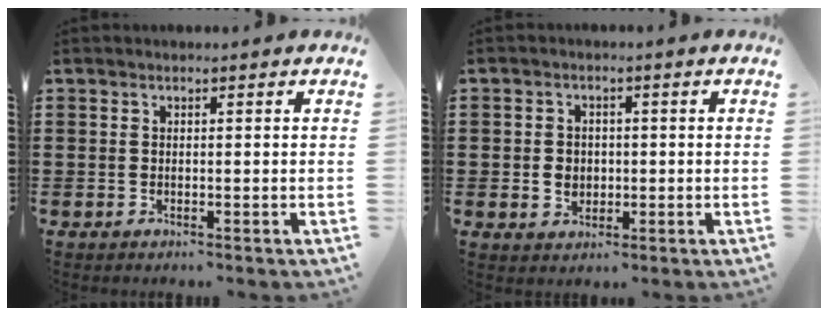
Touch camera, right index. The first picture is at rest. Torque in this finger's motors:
{"motor_torque": [2.14, 0.00, 0.05, 0.01]}